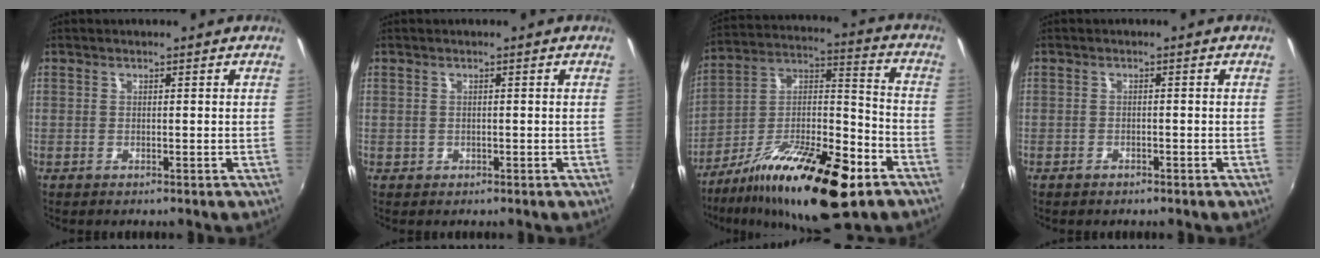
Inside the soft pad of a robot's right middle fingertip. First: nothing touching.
{"total": 0.7, "force": [-0.2, 0.7, 0.1], "torque": [0.000, -0.003, -0.001]}
{"total": 23.6, "force": [-13.7, 6.9, 18.0], "torque": [-0.301, -0.010, -0.230]}
{"total": 1.3, "force": [-1.0, 0.7, 0.2], "torque": [-0.007, -0.002, -0.017]}